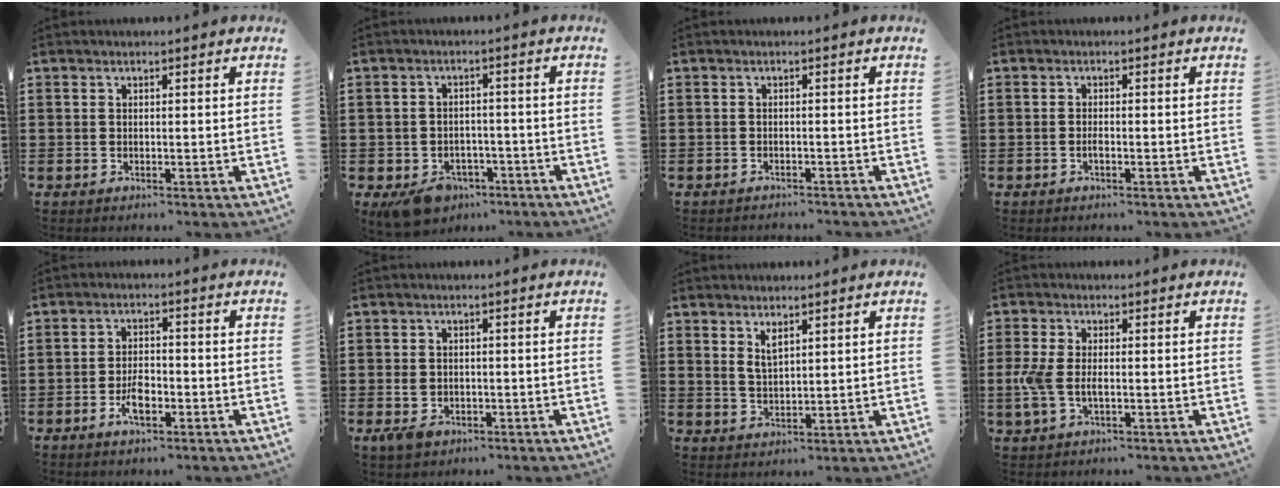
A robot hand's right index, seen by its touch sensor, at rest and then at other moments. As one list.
[{"total": 4.7, "force": [-3.8, 2.3, 1.4], "torque": [-0.028, 0.010, -0.072]}, {"total": 1.0, "force": [-0.9, 0.1, 0.0], "torque": [-0.003, 0.001, -0.021]}, {"total": 1.0, "force": [-0.5, 0.3, 0.8], "torque": [-0.017, -0.004, -0.008]}, {"total": 4.1, "force": [-1.8, 1.9, 3.2], "torque": [-0.062, 0.003, -0.034]}, {"total": 2.4, "force": [-1.0, 1.8, 1.3], "torque": [-0.042, -0.006, -0.024]}, {"total": 2.9, "force": [1.9, 1.2, 1.9], "torque": [-0.041, 0.002, 0.034]}, {"total": 4.3, "force": [-0.8, 2.0, 3.7], "torque": [-0.093, -0.008, -0.021]}]